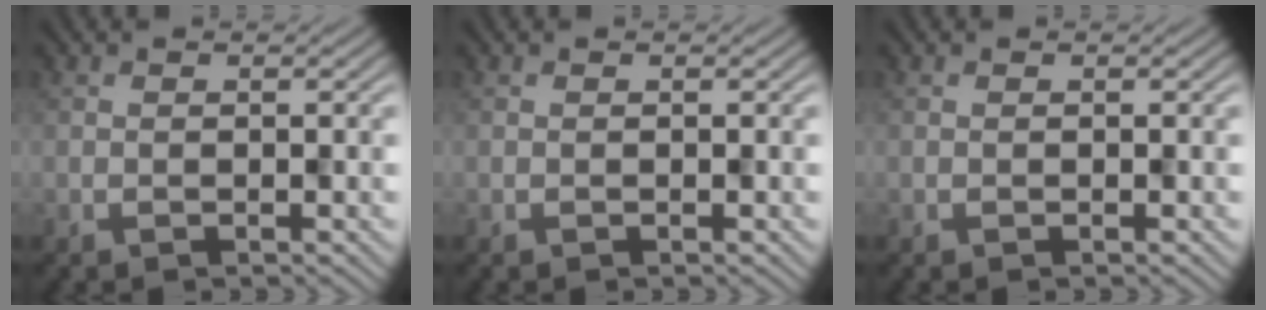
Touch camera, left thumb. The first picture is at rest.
{"total": 0.0}
{"total": 0.0}